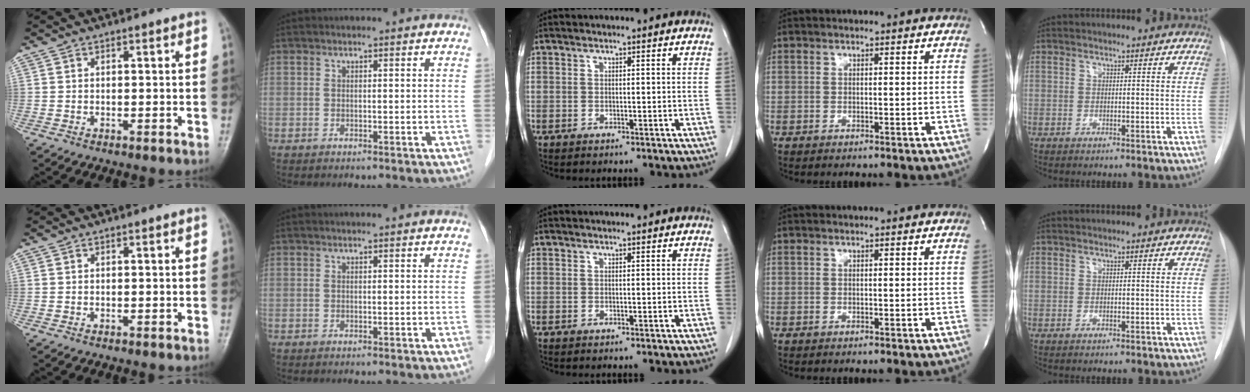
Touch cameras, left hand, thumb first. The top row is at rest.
{}